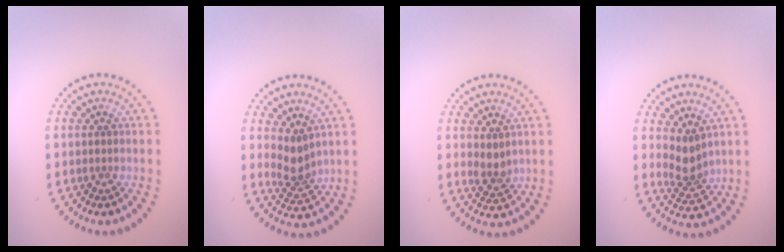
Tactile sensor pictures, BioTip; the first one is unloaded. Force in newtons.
{"total": 2.4, "press": 1.8, "slide": 1.6}
{"total": 1.6, "press": 1.4, "slide": 0.8}
{"total": 2.5, "press": 1.9, "slide": 1.6}